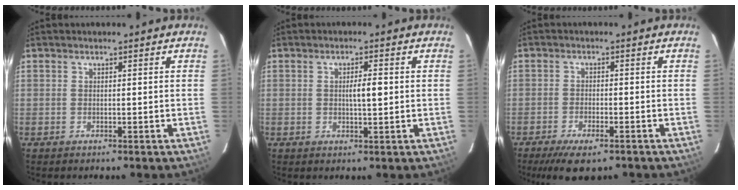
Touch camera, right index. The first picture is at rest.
{"total": 2.8, "force": [0.2, 0.5, 2.8], "torque": [-0.047, 0.002, 0.005]}
{"total": 6.8, "force": [-5.0, 2.0, 4.2], "torque": [-0.068, -0.012, -0.076]}